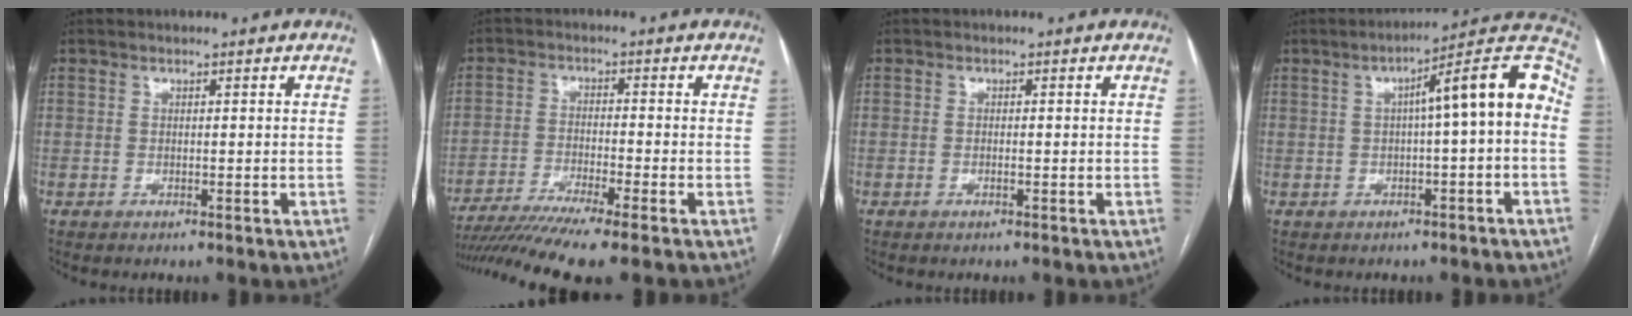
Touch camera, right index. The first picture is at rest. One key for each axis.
{"total": 10.8, "fx": -8.8, "fy": -1.4, "fz": 6.1, "tx": -0.088, "ty": -0.026, "tz": -0.142}
{"total": 0.5, "fx": -0.2, "fy": 0.0, "fz": 0.5, "tx": -0.010, "ty": 0.000, "tz": -0.003}
{"total": 11.3, "fx": 0.5, "fy": 1.0, "fz": 11.3, "tx": -0.154, "ty": 0.042, "tz": 0.003}